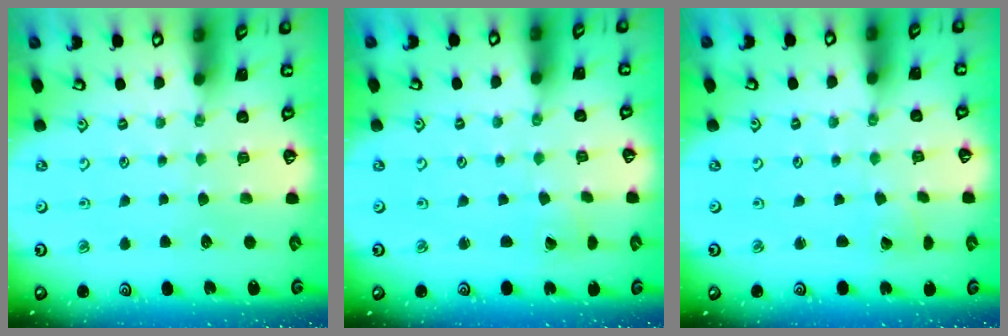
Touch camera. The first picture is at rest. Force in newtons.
{"total": 2.6, "press": 2.6, "slide": 0.2}
{"total": 1.9, "press": 1.9, "slide": 0.1}